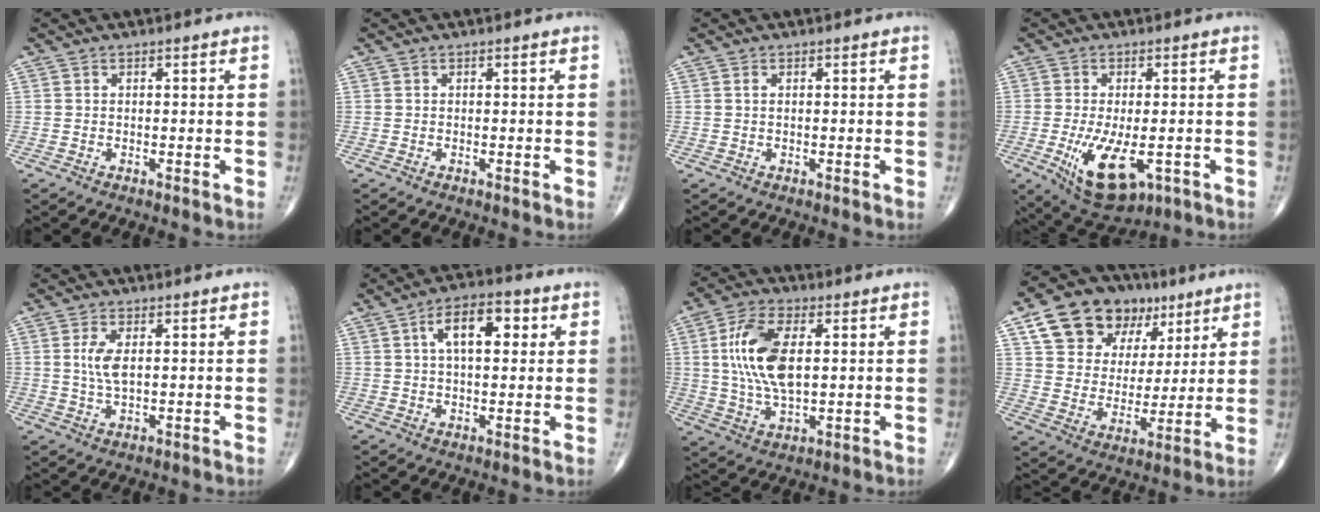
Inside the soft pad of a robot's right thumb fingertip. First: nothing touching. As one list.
[{"total": 0.0}, {"total": 0.6, "force": [0.2, 0.2, 0.5], "torque": [-0.013, 0.003, 0.005]}, {"total": 11.7, "force": [-3.6, 5.4, 9.7], "torque": [-0.164, -0.015, -0.043]}, {"total": 4.6, "force": [0.8, 1.9, 4.0], "torque": [-0.088, -0.004, 0.020]}, {"total": 9.4, "force": [2.7, 4.5, 7.8], "torque": [-0.111, 0.013, 0.036]}, {"total": 13.3, "force": [2.1, 6.4, 11.4], "torque": [-0.229, -0.003, 0.043]}, {"total": 18.5, "force": [9.7, 12.8, 9.1], "torque": [-0.110, -0.012, 0.165]}]